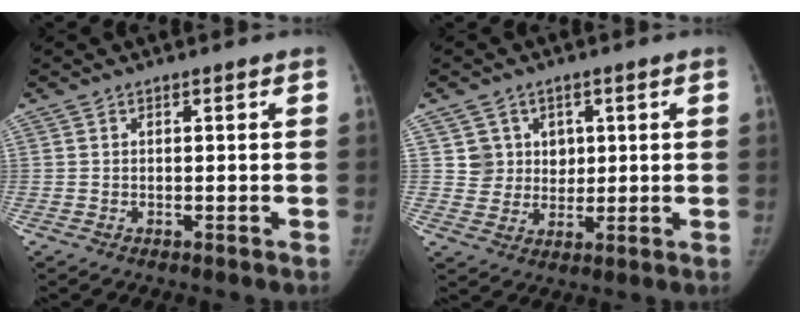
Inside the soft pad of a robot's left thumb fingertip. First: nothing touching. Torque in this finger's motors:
{"motor_torque": [0.06, -0.07, -0.10, 0.46, 0.00]}